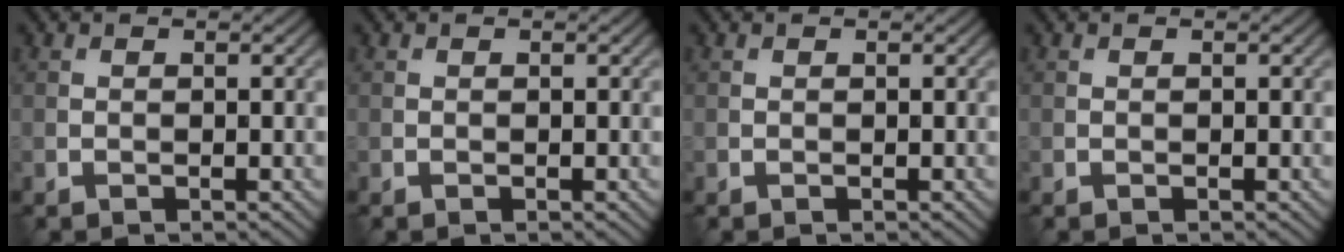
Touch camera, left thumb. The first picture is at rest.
{"total": 0.0}
{"total": 0.0}
{"total": 0.0}